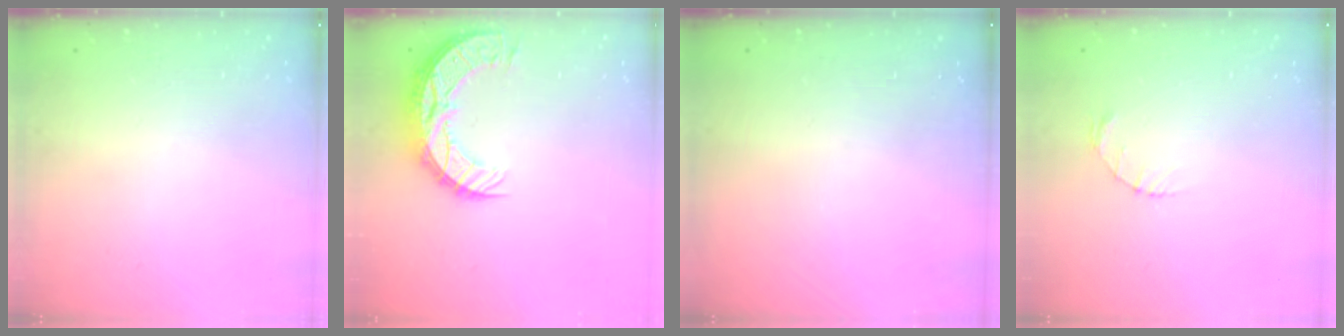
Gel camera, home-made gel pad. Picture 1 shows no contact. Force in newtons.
{"total": 12.2, "press": 12.2, "slide": 0.8}
{"total": 0.0}
{"total": 1.2, "press": 1.1, "slide": 0.2}